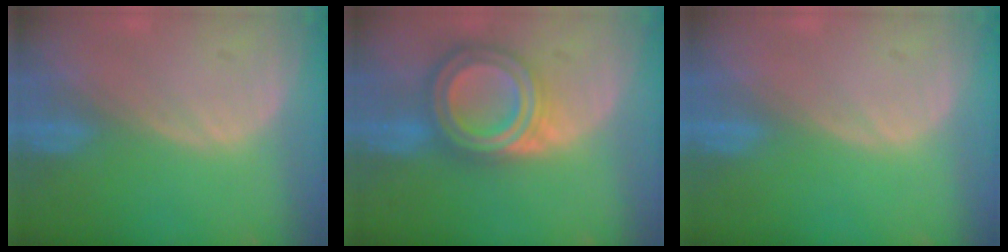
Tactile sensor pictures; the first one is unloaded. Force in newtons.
{"total": 7.9, "press": 7.8, "slide": 0.4}
{"total": 0.0}